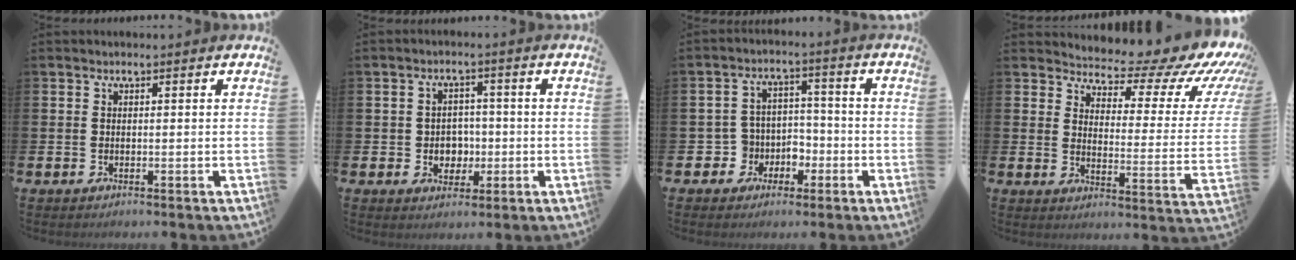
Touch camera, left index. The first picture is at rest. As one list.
[{"total": 3.4, "force": [-0.3, 3.2, 1.1], "torque": [-0.024, 0.001, -0.013]}, {"total": 4.9, "force": [-1.7, 4.5, 0.5], "torque": [-0.033, 0.006, -0.035]}, {"total": 7.7, "force": [6.8, 2.7, 2.6], "torque": [-0.046, -0.061, 0.107]}]